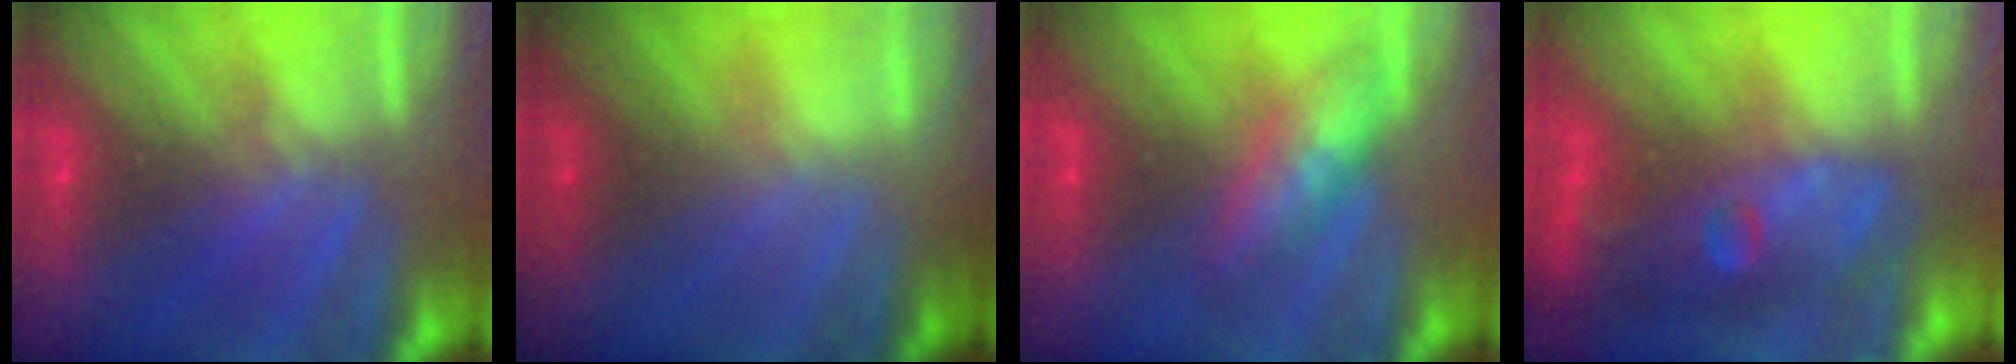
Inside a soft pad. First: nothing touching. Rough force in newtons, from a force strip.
{"total": 2.4}
{"total": 4.8}
{"total": 9.8}